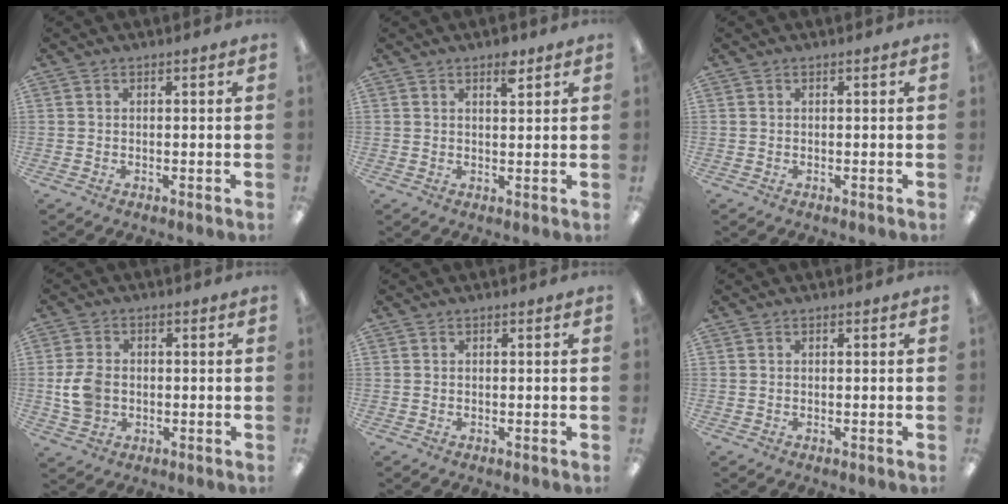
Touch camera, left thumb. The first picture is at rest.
{"total": 3.8, "force": [2.5, 1.4, 2.5], "torque": [-0.024, -0.010, 0.037]}
{"total": 0.0}
{"total": 7.4, "force": [-0.6, 5.8, 4.6], "torque": [-0.102, 0.005, -0.011]}
{"total": 0.0}
{"total": 0.0}